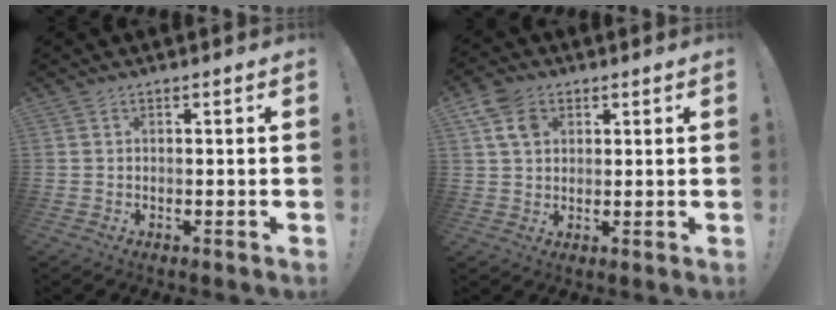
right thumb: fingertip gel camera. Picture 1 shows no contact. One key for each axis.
{"total": 7.9, "fx": 3.5, "fy": 5.7, "fz": 4.4, "tx": -0.082, "ty": -0.001, "tz": 0.068}